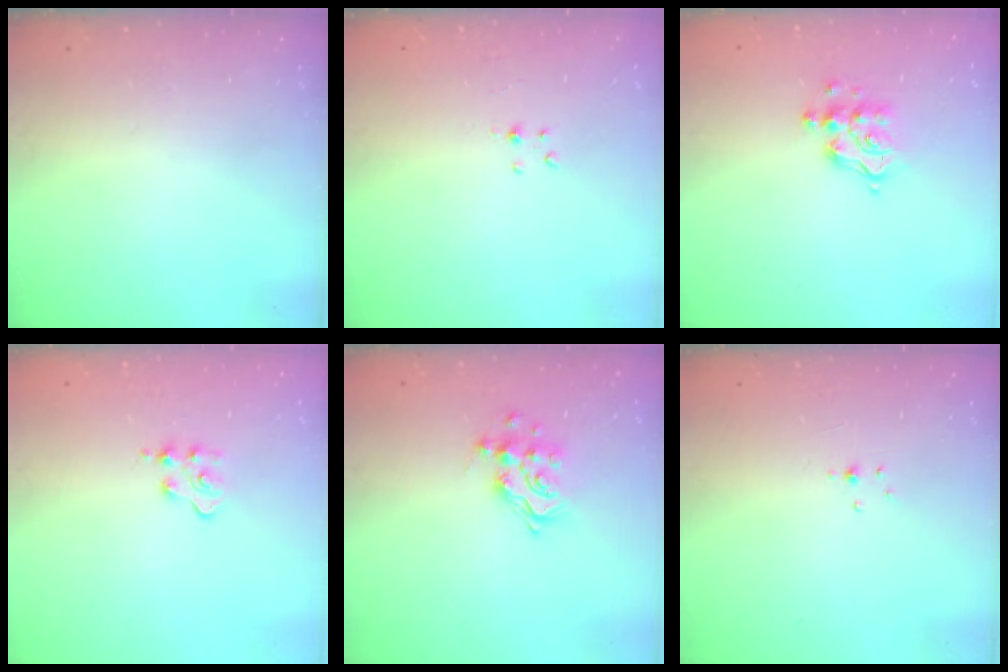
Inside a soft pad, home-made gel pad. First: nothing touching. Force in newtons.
{"total": 2.5, "press": 2.5, "slide": 0.3}
{"total": 8.5, "press": 8.5, "slide": 0.6}
{"total": 2.8, "press": 2.8, "slide": 0.3}
{"total": 10.8, "press": 10.8, "slide": 0.8}
{"total": 1.5, "press": 1.5, "slide": 0.3}